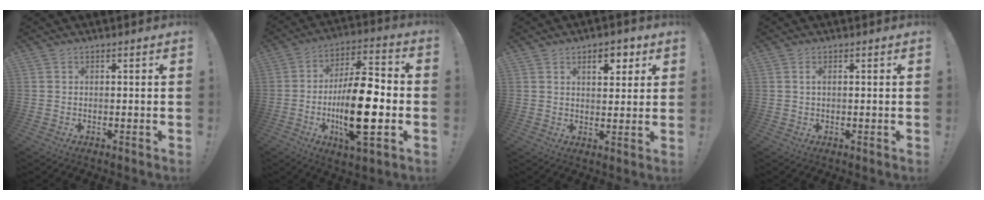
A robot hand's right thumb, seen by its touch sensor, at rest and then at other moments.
{"total": 20.4, "force": [-4.1, 7.1, 18.7], "torque": [-0.338, 0.013, -0.064]}
{"total": 6.2, "force": [3.2, 3.2, 4.1], "torque": [-0.045, -0.009, 0.050]}
{"total": 0.9, "force": [0.2, 0.2, 0.8], "torque": [-0.017, 0.003, 0.002]}